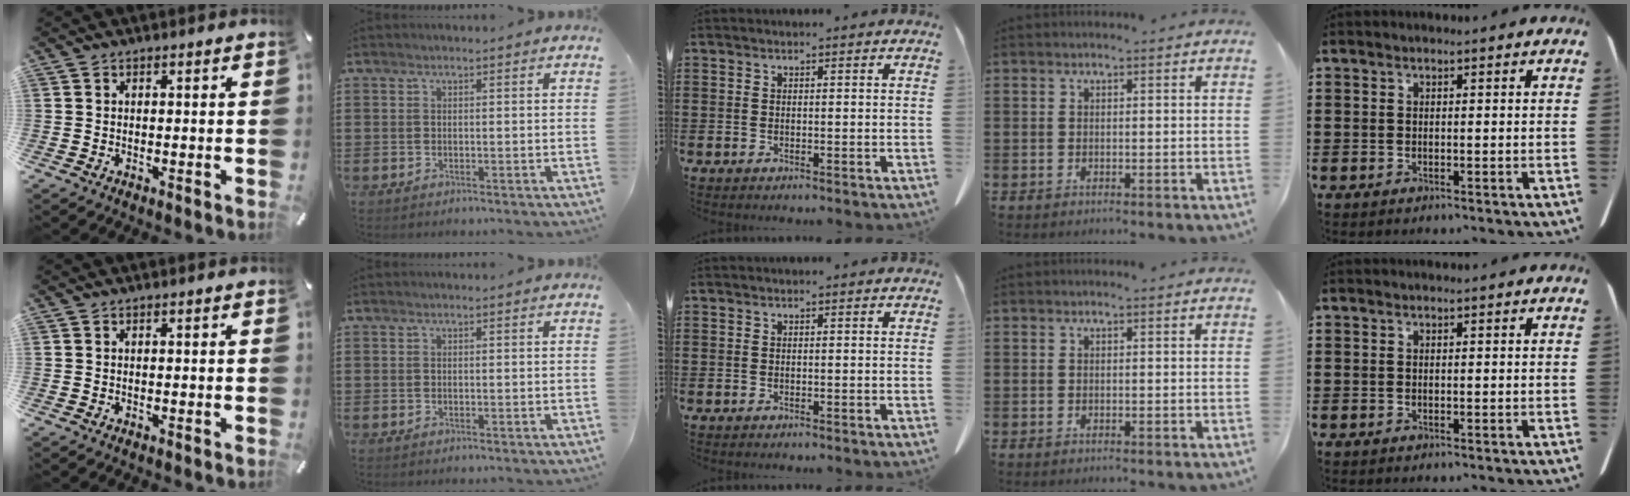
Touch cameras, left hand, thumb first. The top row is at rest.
{}